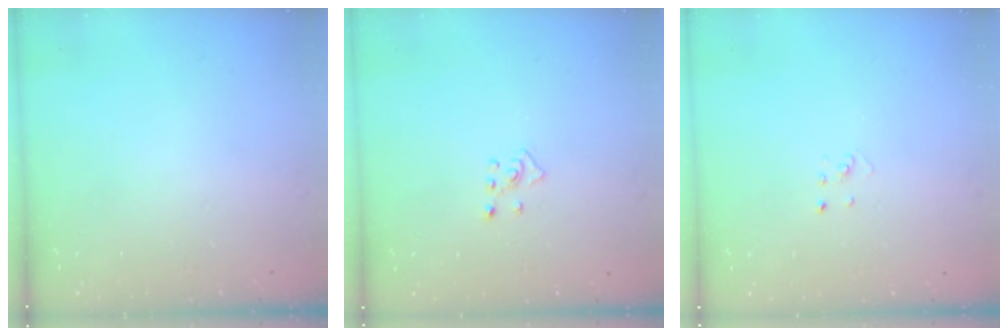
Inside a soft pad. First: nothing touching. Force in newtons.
{"total": 4.2, "press": 4.1, "slide": 0.7}
{"total": 2.1, "press": 2.1, "slide": 0.1}